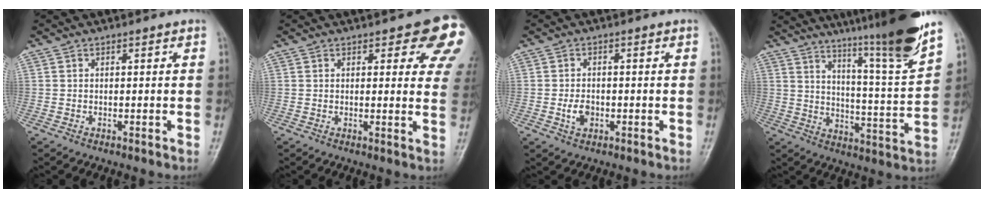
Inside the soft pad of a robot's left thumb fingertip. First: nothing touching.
{"total": 10.6, "force": [5.8, 4.1, 7.9], "torque": [-0.051, -0.023, 0.055]}
{"total": 2.8, "force": [-0.7, 1.9, 2.0], "torque": [-0.028, 0.002, -0.007]}
{"total": 19.9, "force": [15.0, 0.3, 13.0], "torque": [-0.176, -0.091, 0.222]}